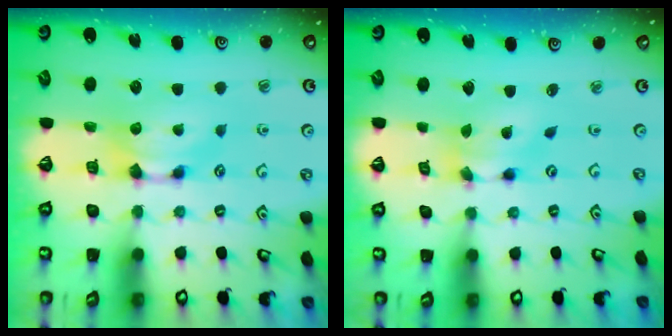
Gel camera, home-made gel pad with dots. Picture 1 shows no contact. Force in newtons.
{"total": 4.0, "press": 3.6, "slide": 1.7}